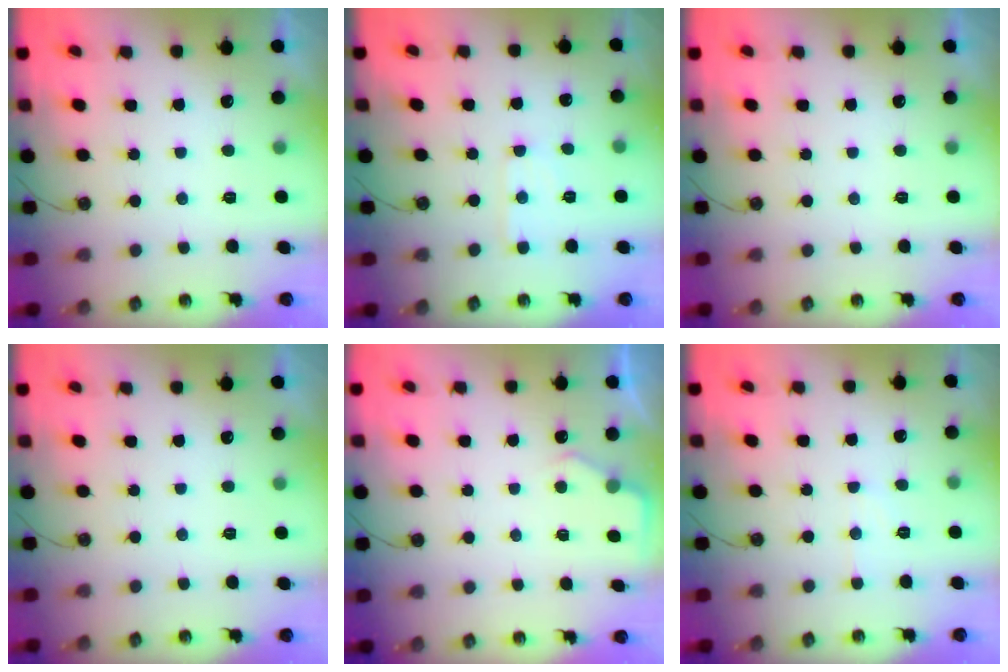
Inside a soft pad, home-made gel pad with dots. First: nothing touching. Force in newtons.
{"total": 3.4, "press": 3.4, "slide": 0.5}
{"total": 0.0}
{"total": 0.0}
{"total": 3.3, "press": 3.3, "slide": 0.4}
{"total": 5.8, "press": 5.8, "slide": 0.5}